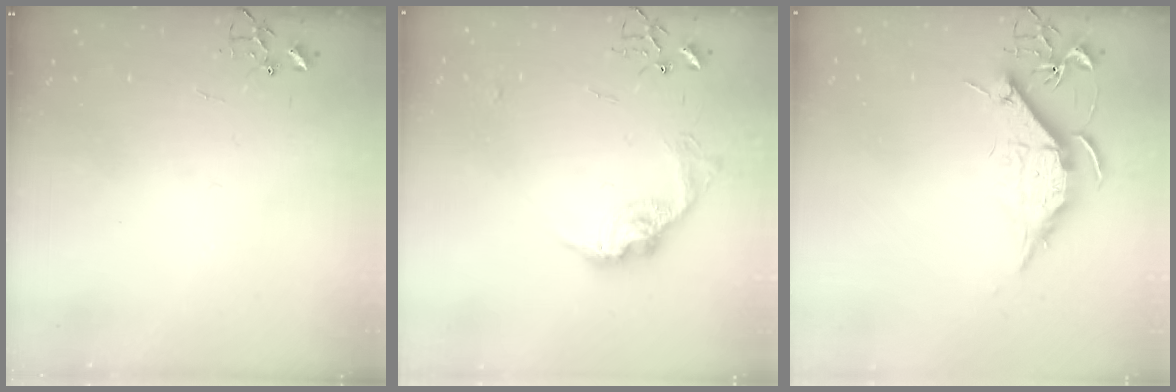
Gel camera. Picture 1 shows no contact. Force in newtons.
{"total": 13.4, "press": 13.3, "slide": 0.8}
{"total": 10.8, "press": 10.8, "slide": 0.1}